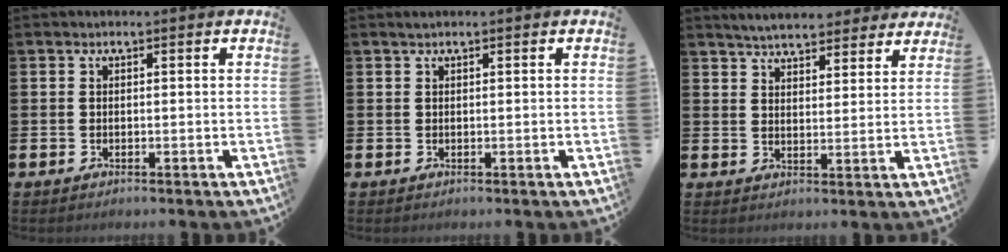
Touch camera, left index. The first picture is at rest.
{"total": 0.6, "force": [0.4, 0.0, 0.3], "torque": [-0.003, 0.001, 0.007]}
{"total": 5.5, "force": [5.3, 1.1, 0.9], "torque": [-0.022, -0.028, 0.093]}